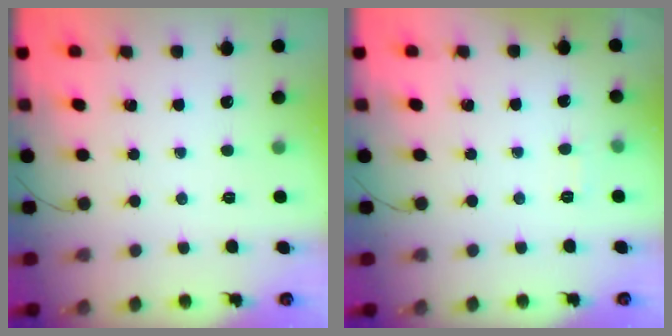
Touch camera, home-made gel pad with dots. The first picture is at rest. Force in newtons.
{"total": 1.9, "press": 1.4, "slide": 1.3}